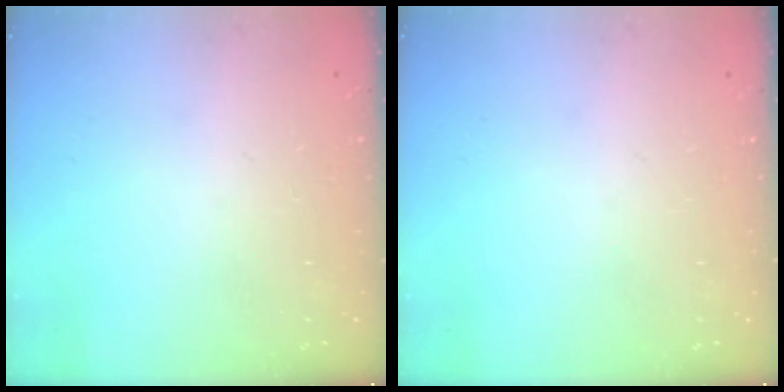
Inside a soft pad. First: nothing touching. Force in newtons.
{"total": 0.0}